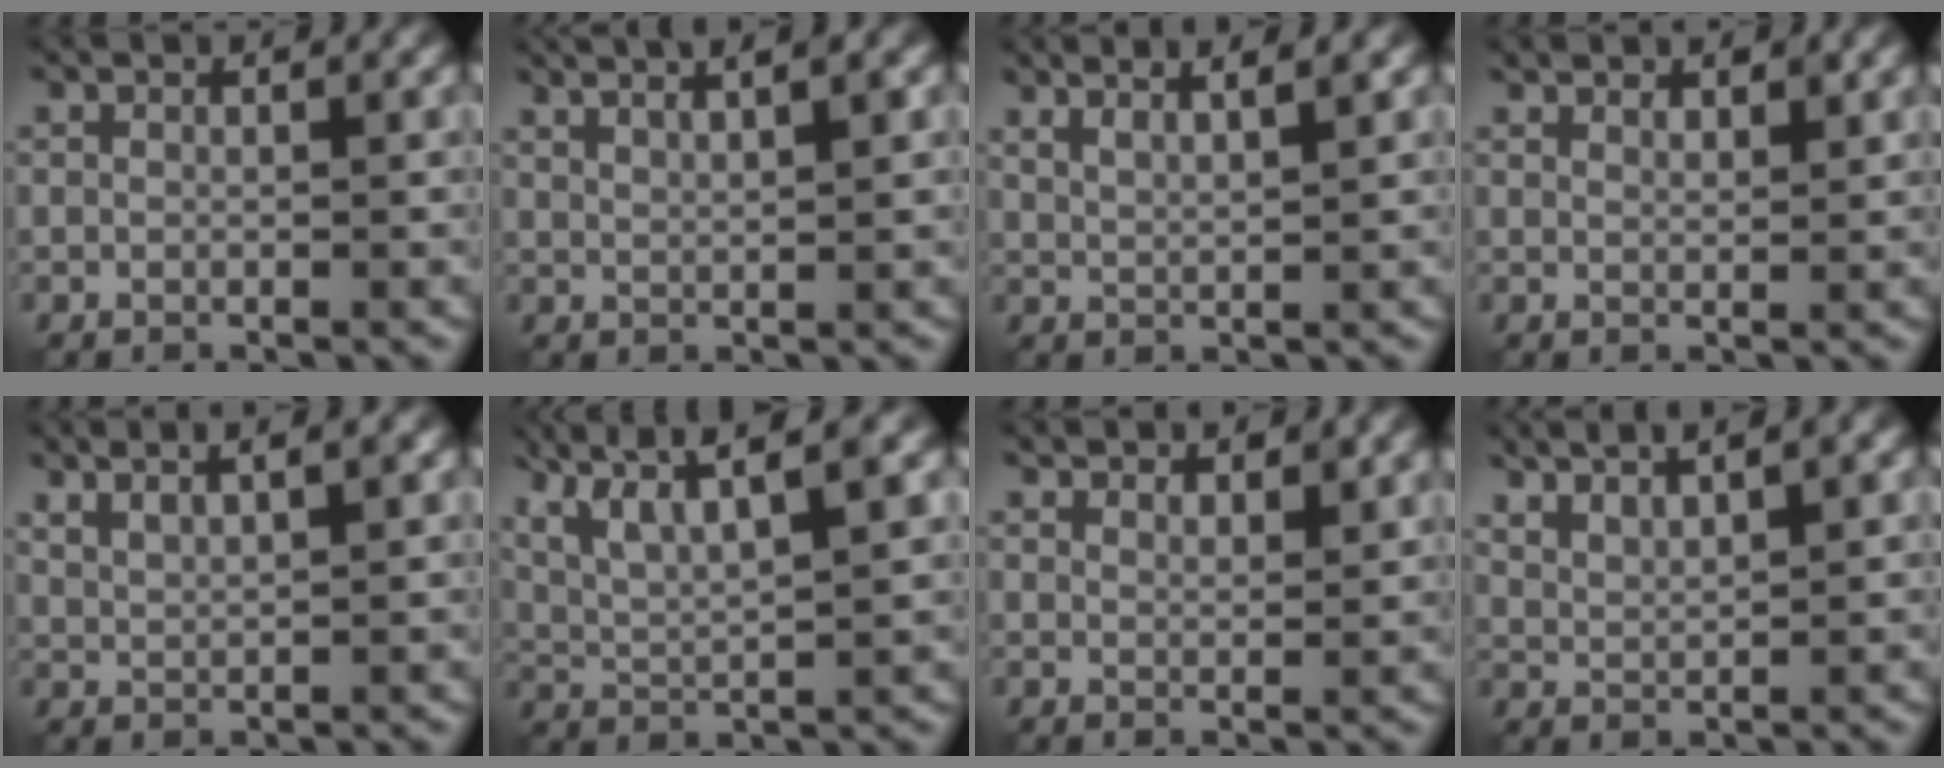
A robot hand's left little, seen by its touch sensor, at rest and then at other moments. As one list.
[{"total": 5.3, "force": [3.5, 1.5, 3.6], "torque": [-0.034, 0.023, 0.031]}, {"total": 4.1, "force": [3.1, 1.1, 2.5], "torque": [-0.022, 0.016, 0.027]}, {"total": 2.0, "force": [1.7, 0.7, 0.7], "torque": [-0.010, -0.003, 0.031]}, {"total": 4.5, "force": [3.1, 1.4, 2.9], "torque": [-0.026, 0.021, 0.030]}, {"total": 8.8, "force": [5.8, 2.1, 6.3], "torque": [-0.115, 0.029, 0.076]}, {"total": 3.3, "force": [2.8, 1.1, 1.2], "torque": [-0.020, -0.004, 0.049]}, {"total": 4.4, "force": [3.5, 0.9, 2.5], "torque": [-0.036, 0.013, 0.047]}]